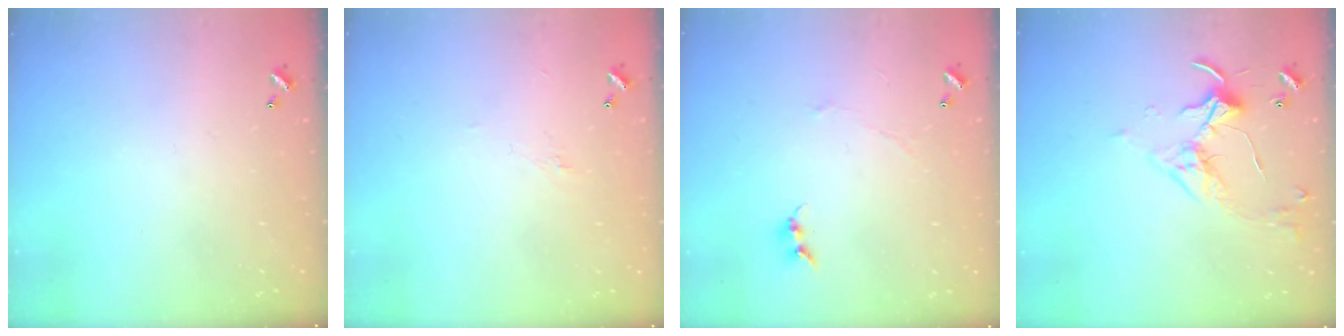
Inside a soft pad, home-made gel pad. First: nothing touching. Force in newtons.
{"total": 1.6, "press": 1.5, "slide": 0.5}
{"total": 0.7, "press": 0.4, "slide": 0.6}
{"total": 3.4, "press": 3.4, "slide": 0.6}